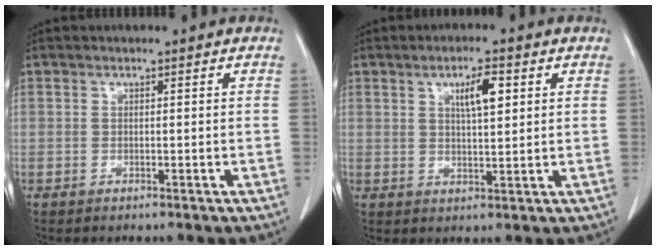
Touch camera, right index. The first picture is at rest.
{"total": 4.9, "force": [1.9, 1.0, 4.4], "torque": [-0.076, 0.001, 0.034]}